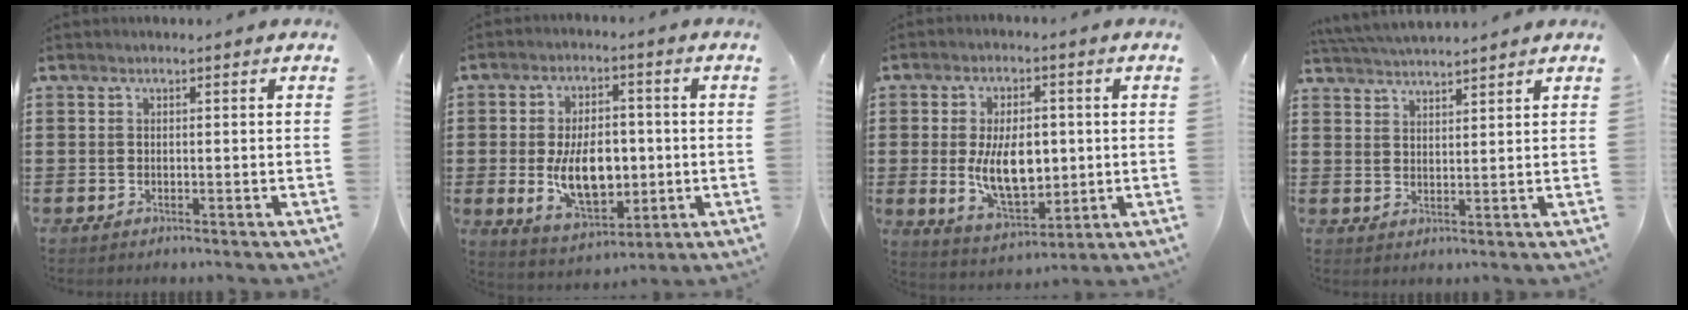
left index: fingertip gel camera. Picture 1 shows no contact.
{"total": 10.3, "force": [-1.2, 6.5, 7.8], "torque": [-0.135, 0.006, -0.022]}
{"total": 10.1, "force": [0.0, 5.7, 8.4], "torque": [-0.154, -0.003, -0.004]}
{"total": 3.7, "force": [3.7, -0.1, 0.5], "torque": [-0.022, -0.010, 0.068]}